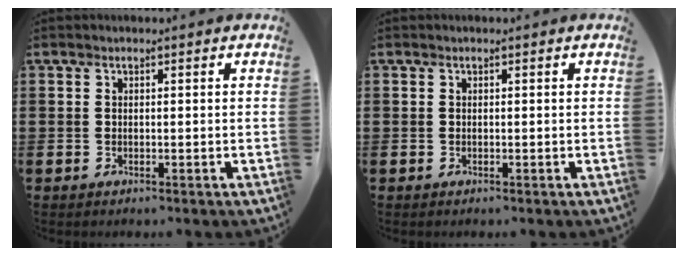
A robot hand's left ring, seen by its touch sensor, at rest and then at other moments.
{"total": 0.0}